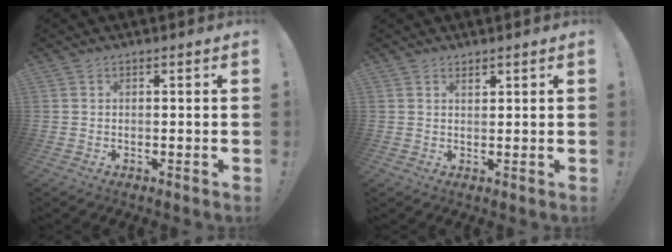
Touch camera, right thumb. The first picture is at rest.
{"total": 1.3, "force": [1.1, 0.5, 0.4], "torque": [0.009, -0.007, 0.018]}